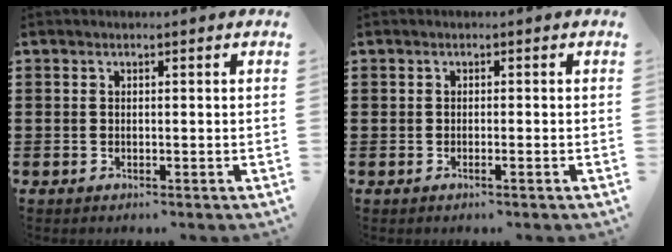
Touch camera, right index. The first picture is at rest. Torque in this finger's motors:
{"motor_torque": [-0.41, 0.36, -0.01, -0.01]}